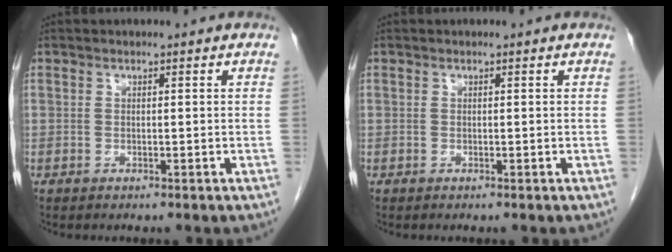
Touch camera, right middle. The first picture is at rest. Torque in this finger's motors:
{"motor_torque": [0.00, 0.00, 0.00, -0.01]}